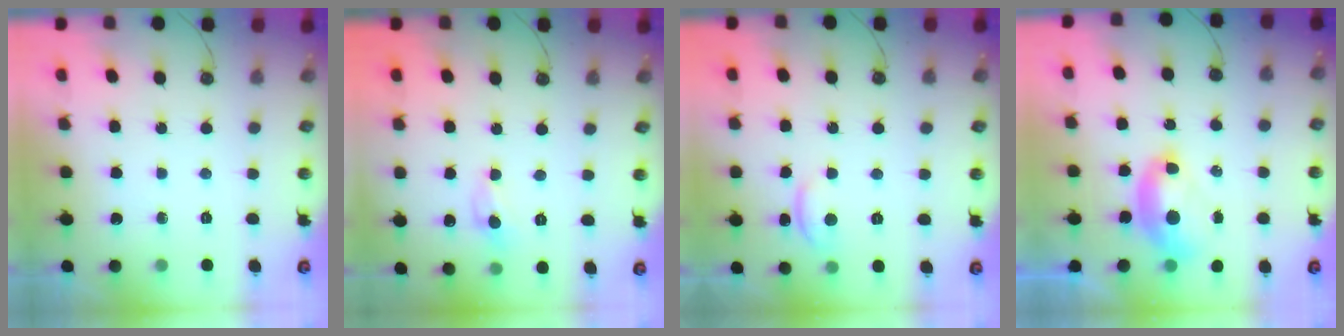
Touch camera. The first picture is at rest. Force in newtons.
{"total": 0.0}
{"total": 0.7, "press": 0.6, "slide": 0.5}
{"total": 2.6, "press": 2.6, "slide": 0.6}